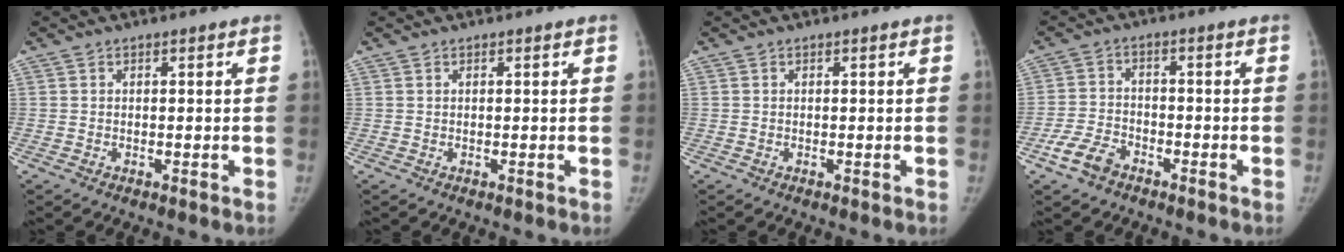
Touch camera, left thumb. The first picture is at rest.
{"total": 0.0}
{"total": 0.0}
{"total": 6.1, "force": [-3.9, 3.6, 2.9], "torque": [-0.059, 0.020, -0.075]}